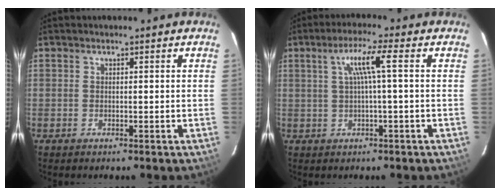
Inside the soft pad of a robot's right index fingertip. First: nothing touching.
{"total": 5.2, "force": [0.7, -0.5, 5.2], "torque": [-0.097, 0.004, 0.016]}